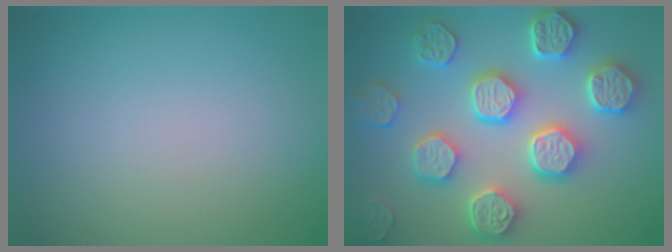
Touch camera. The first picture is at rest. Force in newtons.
{"total": 7.2, "press": 6.5, "slide": 3.1}